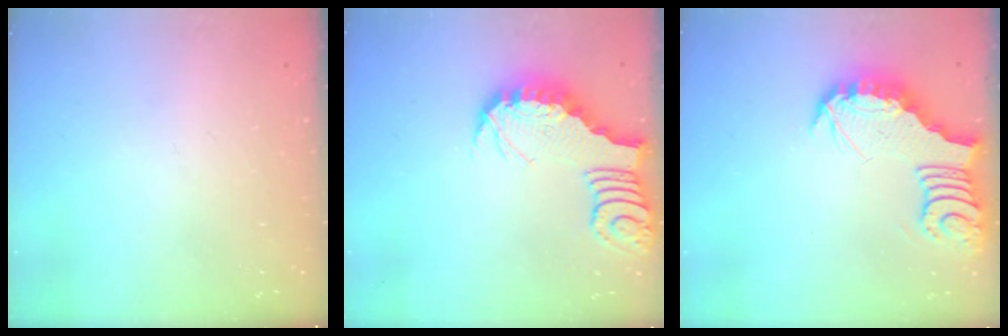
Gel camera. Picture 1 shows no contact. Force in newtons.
{"total": 3.4, "press": 3.4, "slide": 0.4}
{"total": 6.3, "press": 6.3, "slide": 0.8}